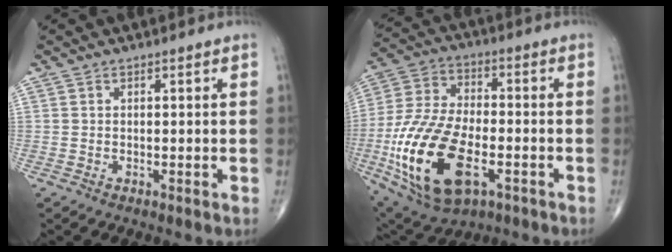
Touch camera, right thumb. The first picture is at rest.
{"total": 22.4, "force": [-6.8, 11.5, 17.9], "torque": [-0.364, 0.010, -0.111]}